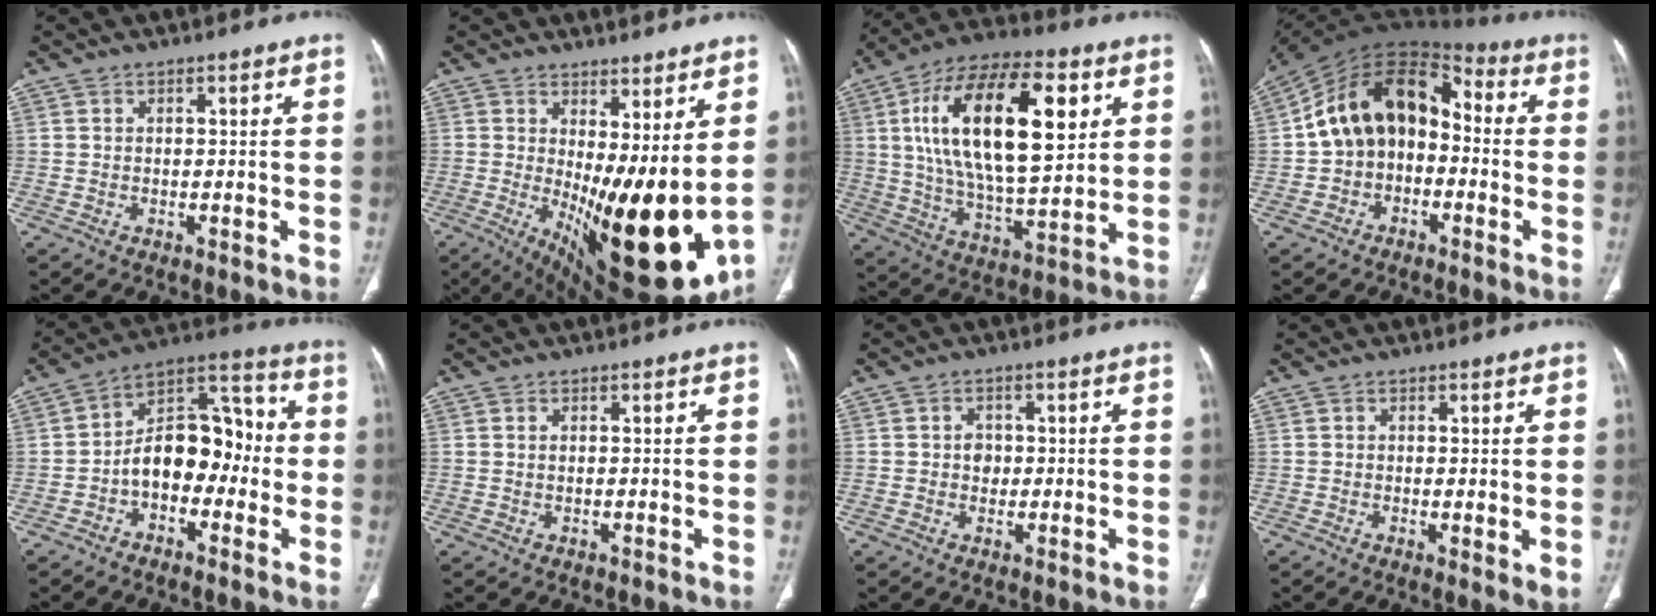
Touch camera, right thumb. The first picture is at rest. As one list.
[{"total": 20.9, "force": [1.3, 7.5, 19.4], "torque": [-0.273, -0.052, 0.043]}, {"total": 26.5, "force": [7.3, 11.6, 22.6], "torque": [-0.386, -0.011, 0.122]}, {"total": 15.7, "force": [-0.9, 11.4, 10.8], "torque": [-0.155, 0.056, -0.030]}, {"total": 13.8, "force": [-2.5, 8.9, 10.2], "torque": [-0.124, 0.053, -0.052]}, {"total": 0.6, "force": [0.2, 0.3, 0.5], "torque": [-0.013, 0.003, 0.005]}, {"total": 2.7, "force": [0.1, 2.3, 1.4], "torque": [-0.006, 0.005, 0.001]}, {"total": 2.9, "force": [0.0, 0.8, 2.7], "torque": [-0.050, -0.014, -0.003]}]